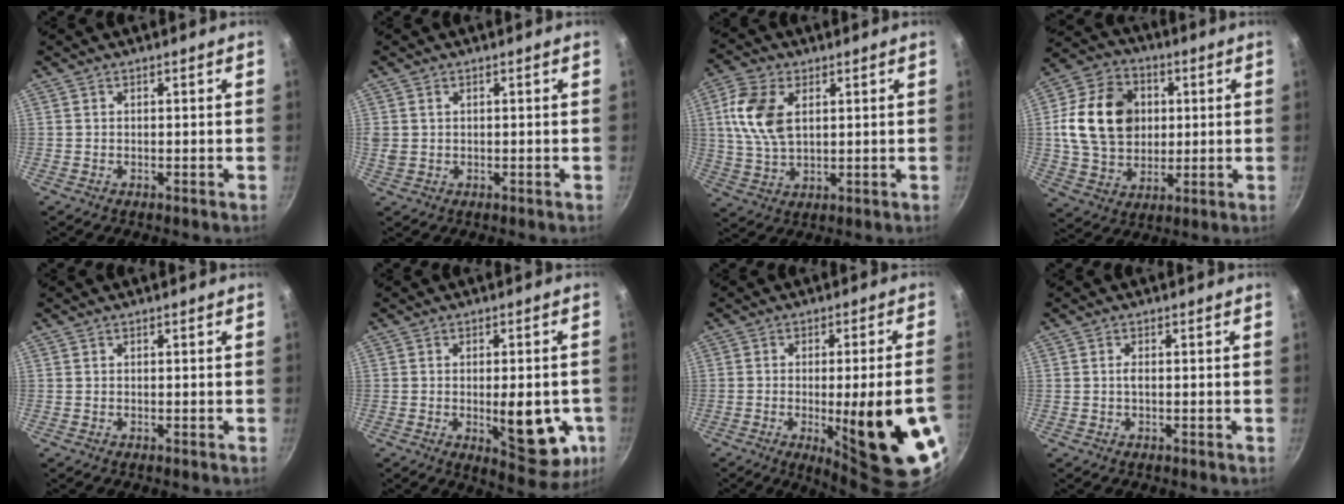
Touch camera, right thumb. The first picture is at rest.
{"total": 2.1, "force": [0.8, 1.6, 1.2], "torque": [-0.017, 0.001, 0.017]}
{"total": 10.8, "force": [2.9, 6.4, 8.2], "torque": [-0.157, -0.003, 0.055]}
{"total": 17.8, "force": [2.6, 13.8, 10.9], "torque": [-0.173, 0.006, 0.043]}
{"total": 0.0}
{"total": 13.7, "force": [-2.9, 5.8, 12.1], "torque": [-0.124, -0.008, -0.029]}
{"total": 18.8, "force": [-5.1, 3.4, 17.7], "torque": [-0.226, 0.008, -0.056]}
{"total": 1.0, "force": [0.0, 0.3, 0.9], "torque": [-0.019, 0.002, -0.001]}